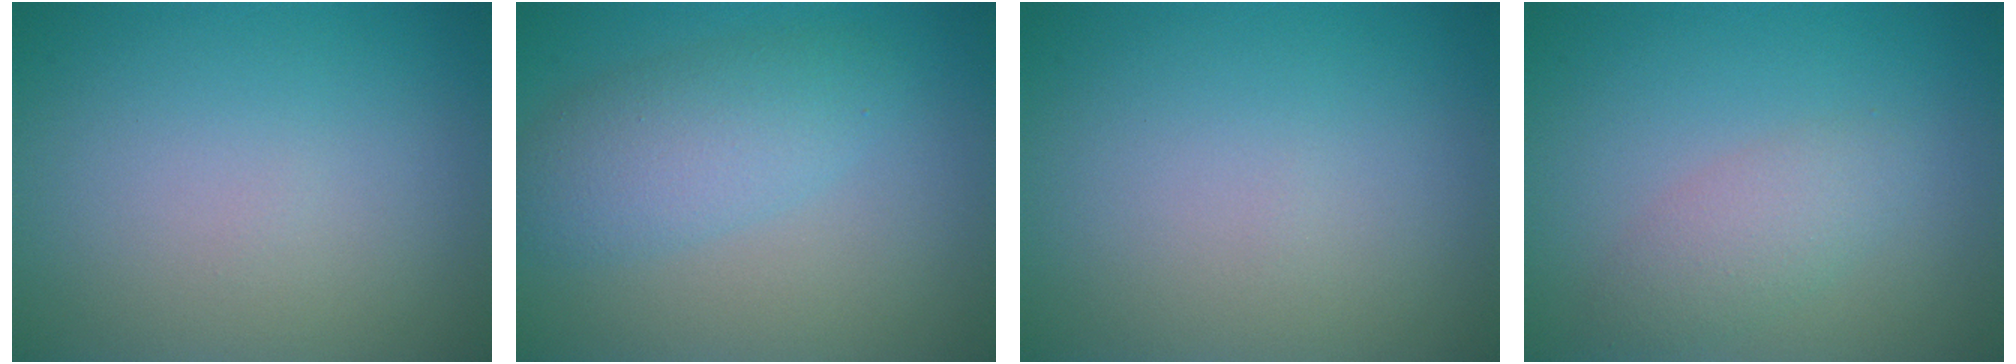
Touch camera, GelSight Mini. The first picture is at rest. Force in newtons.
{"total": 3.9, "press": 3.9, "slide": 0.1}
{"total": 0.0}
{"total": 2.3, "press": 2.3, "slide": 0.1}